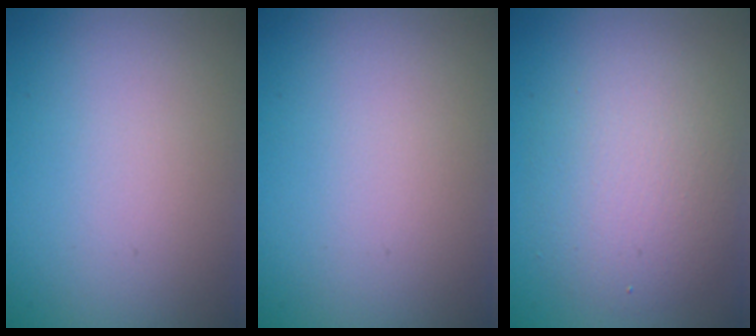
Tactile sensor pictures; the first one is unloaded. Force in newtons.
{"total": 0.0}
{"total": 4.5, "press": 4.4, "slide": 0.4}